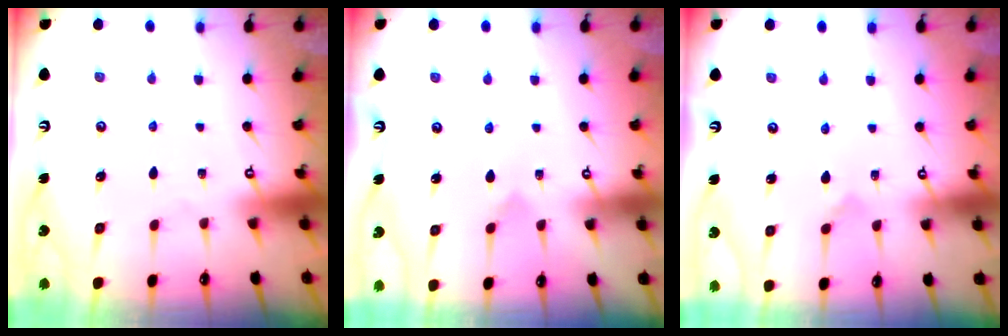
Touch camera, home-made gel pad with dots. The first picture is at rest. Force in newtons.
{"total": 4.3, "press": 4.3, "slide": 0.3}
{"total": 2.7, "press": 2.6, "slide": 0.5}